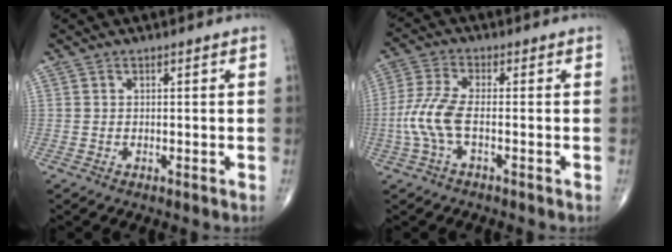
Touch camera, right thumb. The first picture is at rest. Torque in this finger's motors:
{"motor_torque": [0.36, 0.09, 1.18, -0.16, 0.41]}